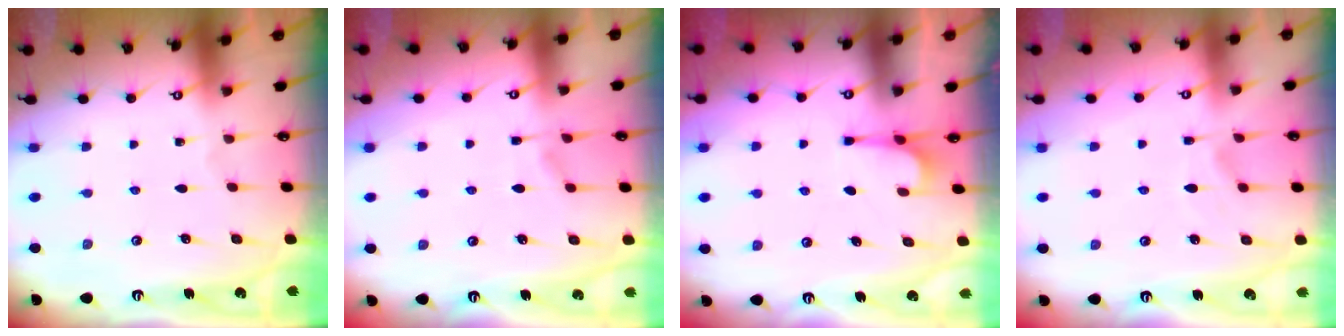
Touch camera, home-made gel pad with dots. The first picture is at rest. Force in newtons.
{"total": 1.4, "press": 0.5, "slide": 1.3}
{"total": 2.1, "press": 1.9, "slide": 0.8}
{"total": 1.8, "press": 1.3, "slide": 1.3}